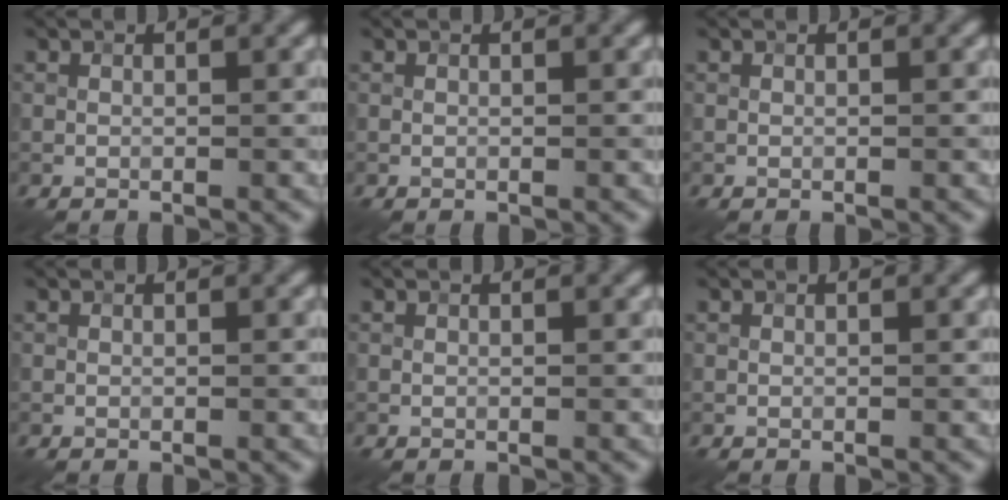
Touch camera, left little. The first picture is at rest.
{"total": 0.0}
{"total": 0.0}
{"total": 0.0}
{"total": 0.0}
{"total": 0.0}